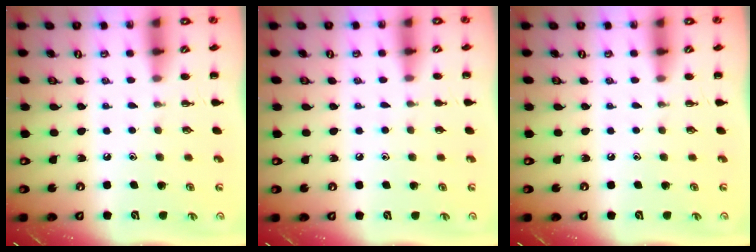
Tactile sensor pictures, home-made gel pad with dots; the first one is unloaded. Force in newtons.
{"total": 2.9, "press": 2.6, "slide": 1.2}
{"total": 0.0}